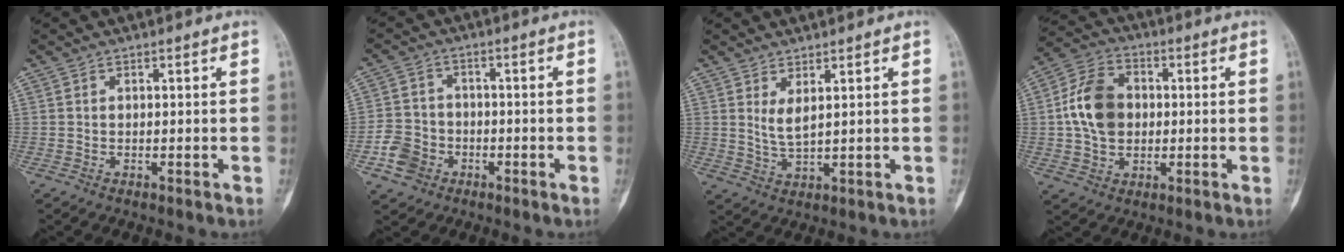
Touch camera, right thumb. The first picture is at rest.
{"total": 6.3, "force": [-3.0, 5.1, 2.2], "torque": [-0.025, 0.022, -0.056]}
{"total": 3.3, "force": [1.4, 0.9, 2.8], "torque": [-0.053, -0.019, 0.035]}
{"total": 11.5, "force": [0.4, 8.5, 7.7], "torque": [-0.121, 0.017, -0.001]}